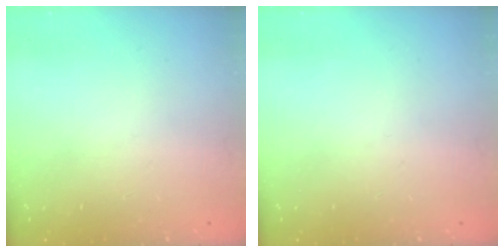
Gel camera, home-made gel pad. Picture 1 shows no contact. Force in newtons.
{"total": 0.0}